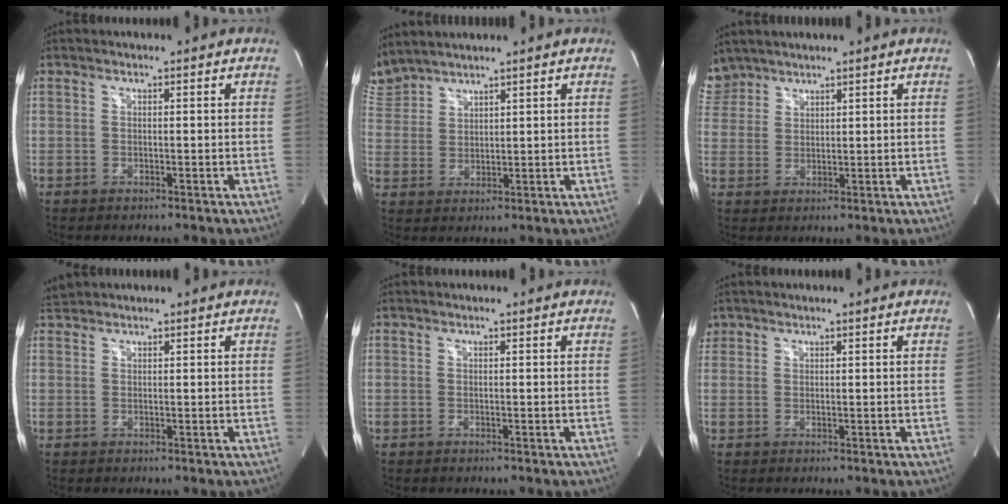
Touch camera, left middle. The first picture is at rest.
{"total": 6.2, "force": [6.1, 1.1, 0.9], "torque": [-0.037, 0.022, 0.130]}
{"total": 5.4, "force": [4.7, 2.7, 0.0], "torque": [-0.004, 0.013, 0.104]}
{"total": 1.5, "force": [1.5, 0.0, -0.2], "torque": [-0.008, 0.011, 0.035]}
{"total": 0.0}
{"total": 1.8, "force": [1.1, 1.4, 0.1], "torque": [0.002, 0.013, 0.021]}